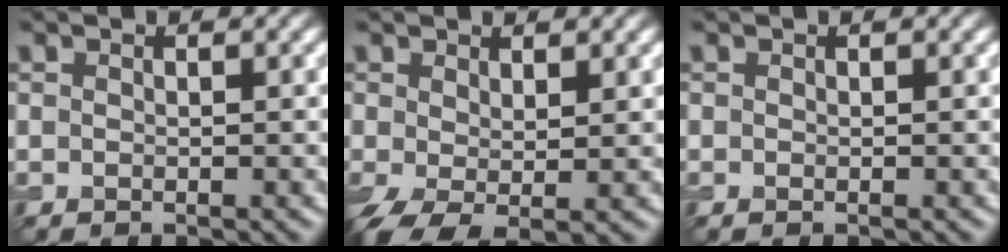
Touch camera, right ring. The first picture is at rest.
{"total": 3.9, "force": [-0.4, 2.0, 3.4], "torque": [-0.075, -0.008, -0.006]}
{"total": 0.0}